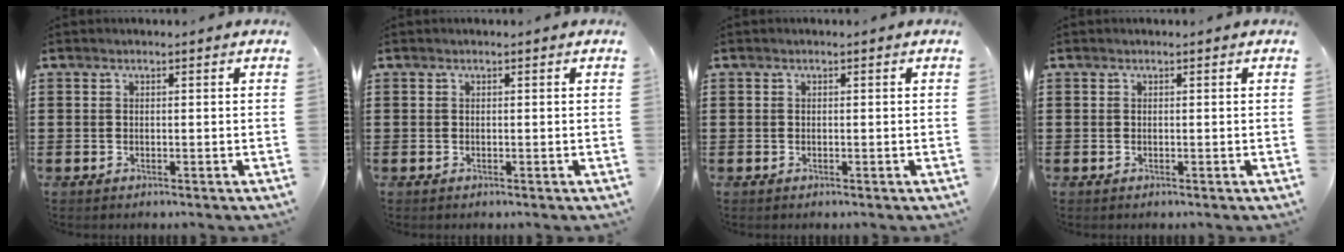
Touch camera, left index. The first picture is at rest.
{"total": 0.0}
{"total": 0.0}
{"total": 0.0}